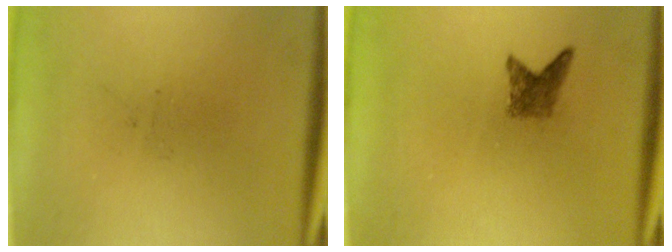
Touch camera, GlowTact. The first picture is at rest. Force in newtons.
{"total": 2.0}